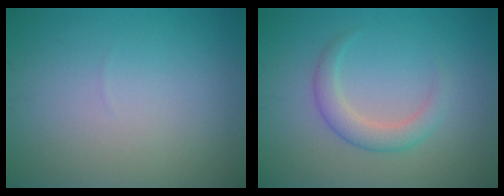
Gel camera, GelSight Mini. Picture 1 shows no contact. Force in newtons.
{"total": 2.6, "press": 2.6, "slide": 0.1}